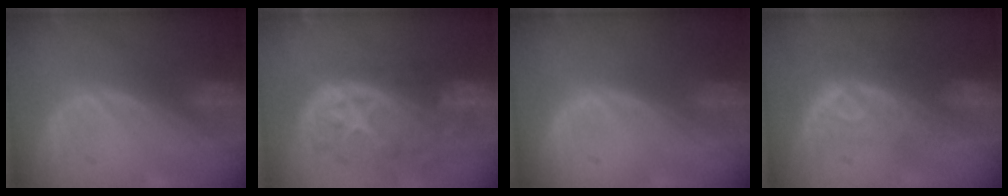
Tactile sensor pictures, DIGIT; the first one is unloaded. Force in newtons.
{"total": 11.4, "press": 9.8, "slide": 5.7}
{"total": 0.0}
{"total": 8.3, "press": 7.4, "slide": 3.7}